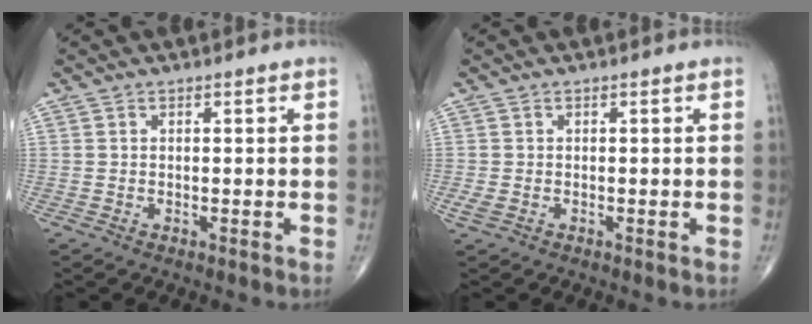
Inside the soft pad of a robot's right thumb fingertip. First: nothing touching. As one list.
[{"total": 1.5, "force": [-0.4, 1.0, 1.0], "torque": [-0.029, -0.005, -0.008]}]